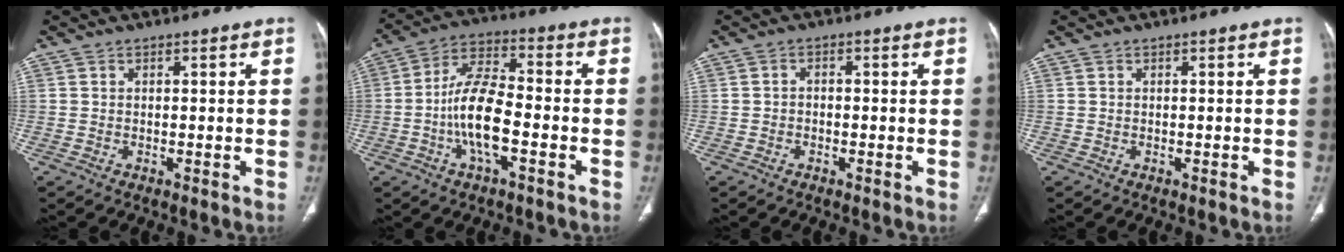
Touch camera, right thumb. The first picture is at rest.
{"total": 11.8, "force": [-3.2, 4.5, 10.4], "torque": [-0.203, 0.030, -0.064]}
{"total": 1.2, "force": [-0.4, 0.9, 0.6], "torque": [-0.006, 0.005, -0.009]}
{"total": 0.0}